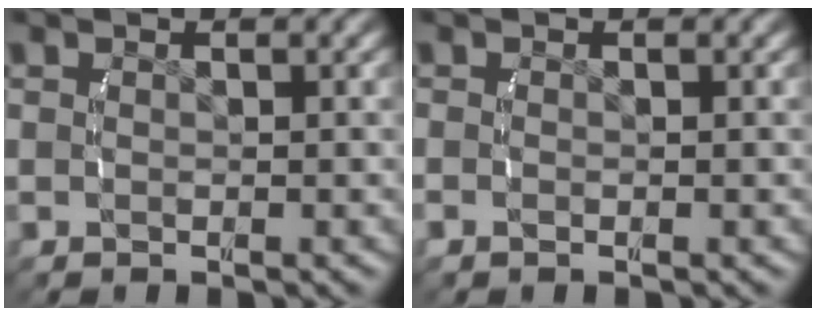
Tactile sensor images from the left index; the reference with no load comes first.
{"total": 1.3, "force": [-0.6, 0.9, 0.6], "torque": [-0.026, -0.009, -0.009]}